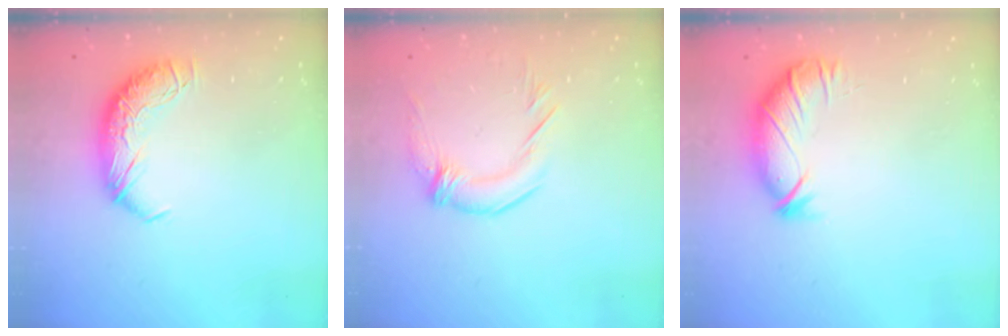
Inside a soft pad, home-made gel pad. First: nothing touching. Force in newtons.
{"total": 1.9, "press": 0.8, "slide": 1.7}
{"total": 2.9, "press": 2.8, "slide": 0.8}